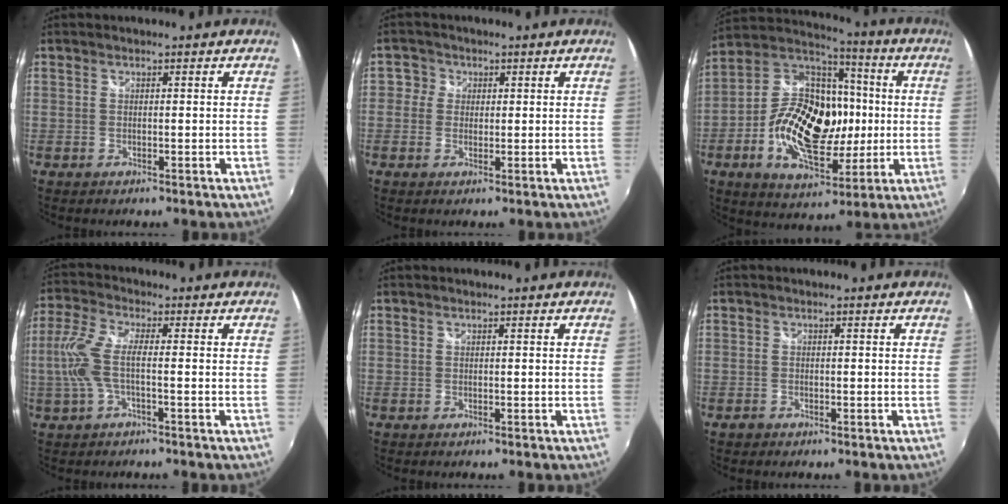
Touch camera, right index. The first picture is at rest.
{"total": 2.8, "force": [0.0, 2.8, 0.3], "torque": [0.004, 0.006, -0.007]}
{"total": 21.3, "force": [-2.6, 13.2, 16.5], "torque": [-0.326, 0.028, -0.039]}
{"total": 7.3, "force": [-1.1, 1.8, 7.0], "torque": [-0.162, 0.001, -0.020]}
{"total": 0.0}
{"total": 1.3, "force": [-0.9, 0.9, 0.3], "torque": [-0.007, -0.001, -0.015]}